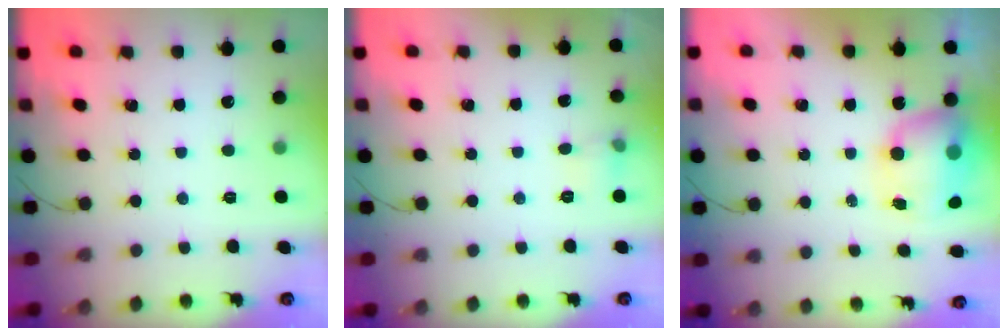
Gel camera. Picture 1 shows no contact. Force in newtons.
{"total": 5.2, "press": 5.0, "slide": 1.3}
{"total": 10.3, "press": 10.0, "slide": 2.6}